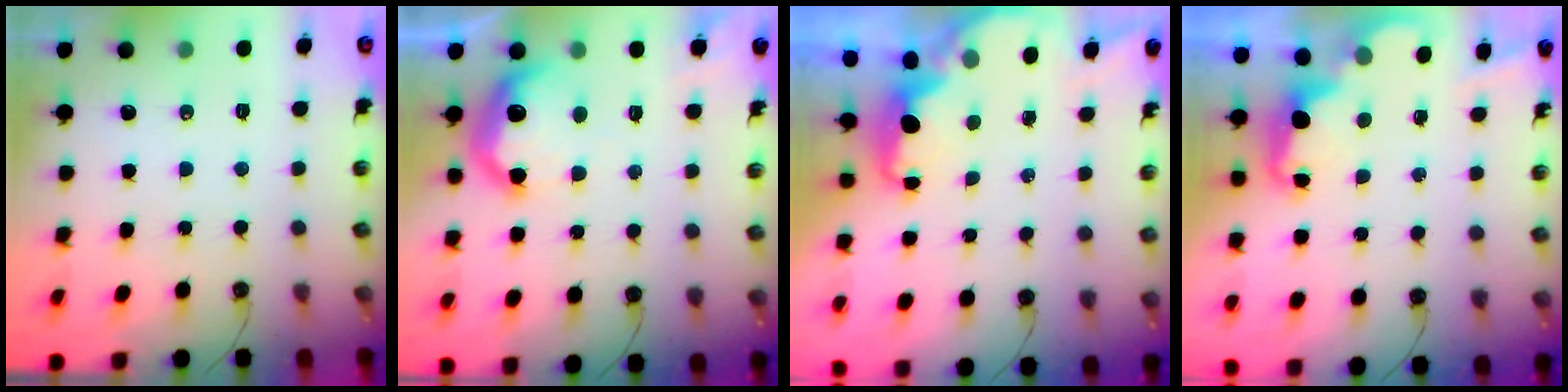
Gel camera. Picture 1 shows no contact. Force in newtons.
{"total": 13.7, "press": 13.7, "slide": 0.8}
{"total": 2.4, "press": 2.3, "slide": 0.8}
{"total": 2.4, "press": 2.3, "slide": 0.5}